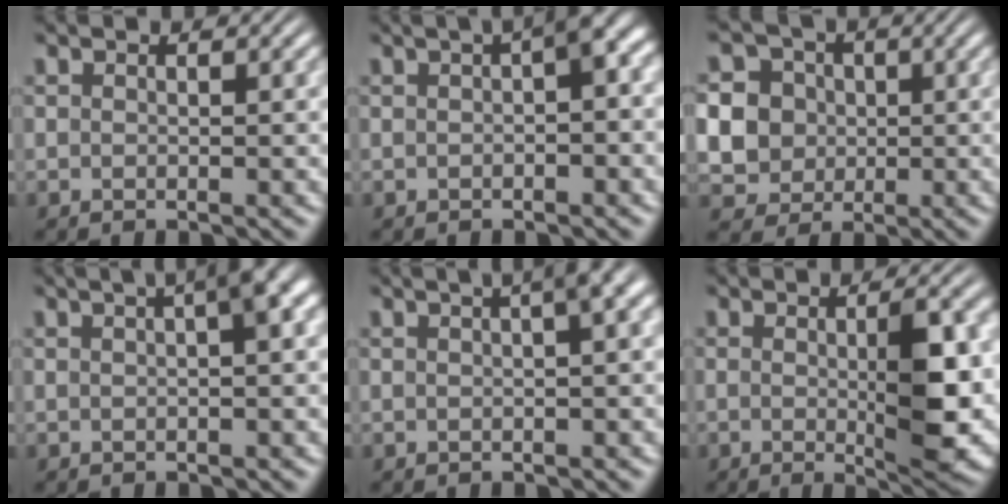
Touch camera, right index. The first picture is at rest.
{"total": 3.9, "force": [1.0, 1.3, 3.5], "torque": [-0.037, 0.022, 0.006]}
{"total": 13.2, "force": [-0.5, 12.5, 4.4], "torque": [-0.139, -0.046, -0.010]}
{"total": 7.6, "force": [3.0, 3.1, 6.2], "torque": [-0.068, 0.039, 0.030]}
{"total": 7.5, "force": [3.2, 3.1, 6.0], "torque": [-0.062, 0.040, 0.032]}
{"total": 6.6, "force": [-0.4, 1.1, 6.5], "torque": [-0.092, -0.009, -0.005]}